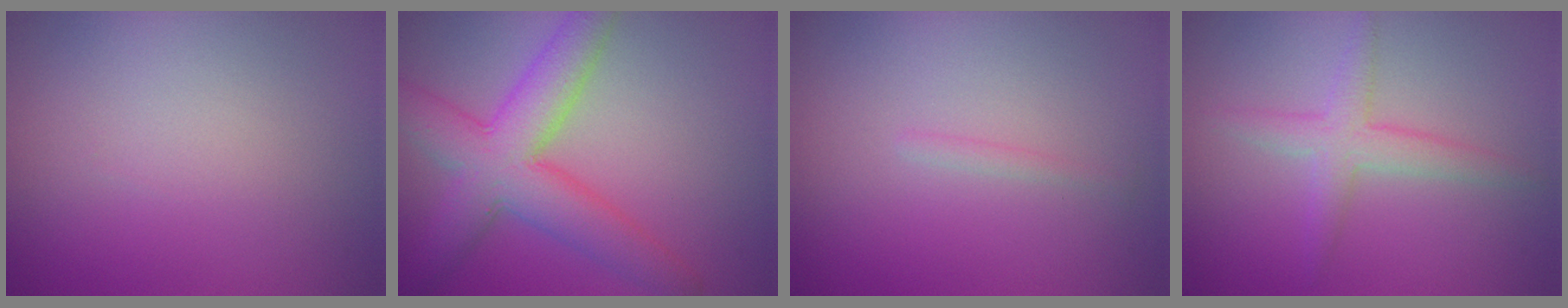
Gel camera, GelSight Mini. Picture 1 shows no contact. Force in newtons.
{"total": 7.3, "press": 7.3, "slide": 0.3}
{"total": 0.6, "press": 0.6, "slide": 0.0}
{"total": 2.7, "press": 2.7, "slide": 0.1}